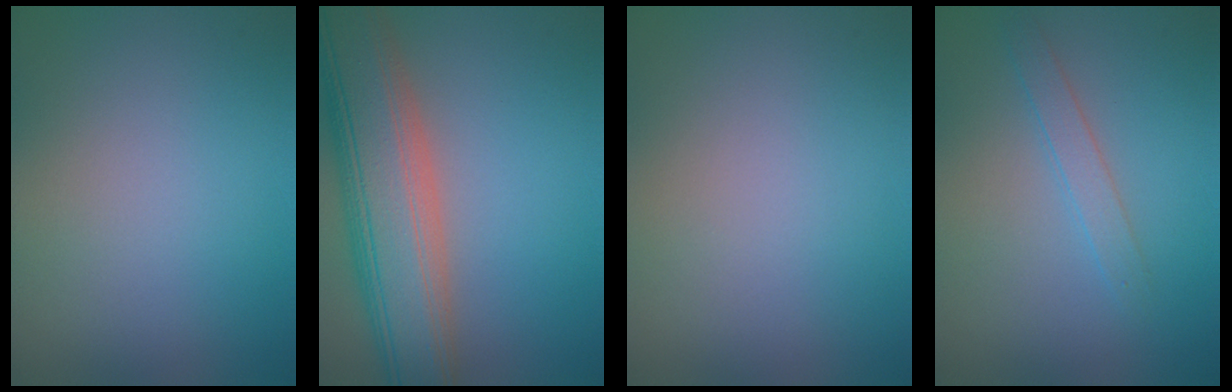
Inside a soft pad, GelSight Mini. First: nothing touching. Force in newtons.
{"total": 10.0, "press": 9.9, "slide": 0.9}
{"total": 0.0}
{"total": 1.6, "press": 1.6, "slide": 0.2}